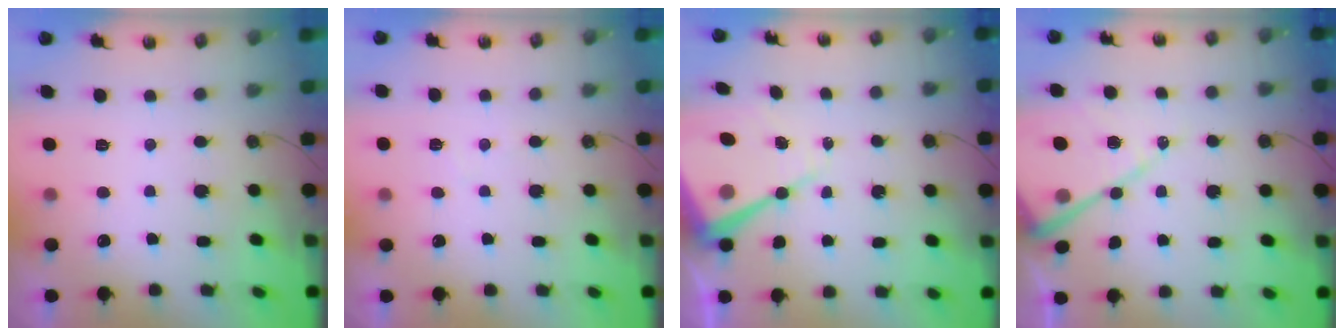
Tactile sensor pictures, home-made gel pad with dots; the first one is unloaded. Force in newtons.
{"total": 4.2, "press": 4.1, "slide": 0.6}
{"total": 14.8, "press": 14.7, "slide": 1.6}
{"total": 14.3, "press": 14.3, "slide": 1.5}